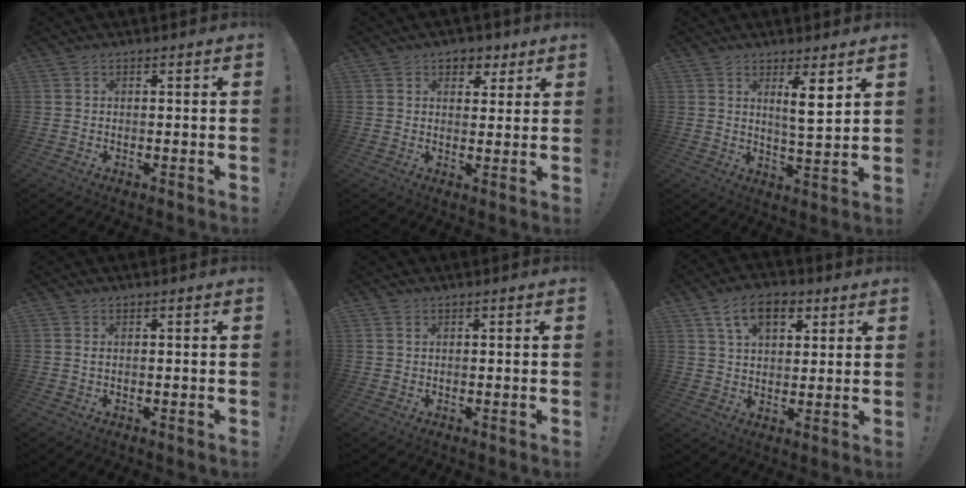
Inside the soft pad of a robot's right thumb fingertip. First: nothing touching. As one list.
[{"total": 5.8, "force": [3.1, 4.5, 2.1], "torque": [-0.008, -0.017, 0.054]}, {"total": 7.2, "force": [3.7, 0.7, 6.2], "torque": [-0.091, -0.025, 0.052]}, {"total": 0.6, "force": [0.0, 0.1, 0.6], "torque": [-0.017, 0.004, 0.000]}, {"total": 0.8, "force": [0.5, 0.4, 0.4], "torque": [-0.003, -0.002, 0.009]}, {"total": 11.5, "force": [5.4, 7.0, 7.3], "torque": [-0.115, 0.000, 0.099]}]